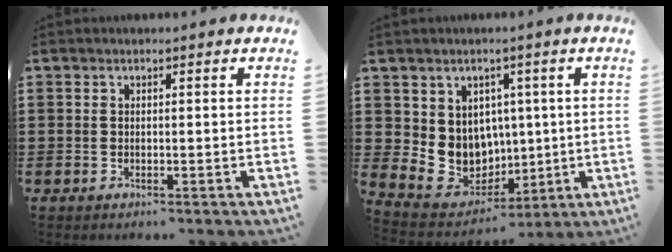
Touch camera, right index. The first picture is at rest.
{"total": 7.8, "force": [1.7, 7.3, 2.3], "torque": [-0.081, -0.015, 0.042]}